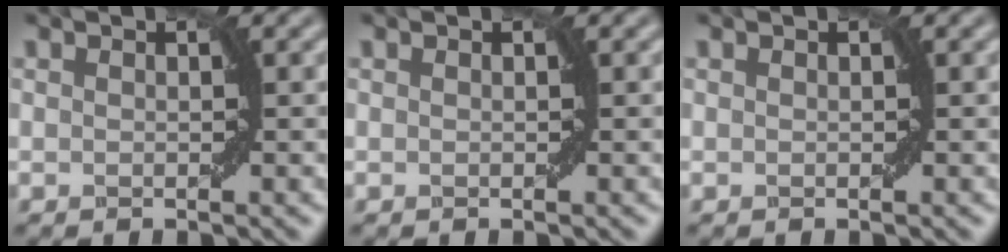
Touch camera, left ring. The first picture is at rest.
{"total": 0.0}
{"total": 0.0}